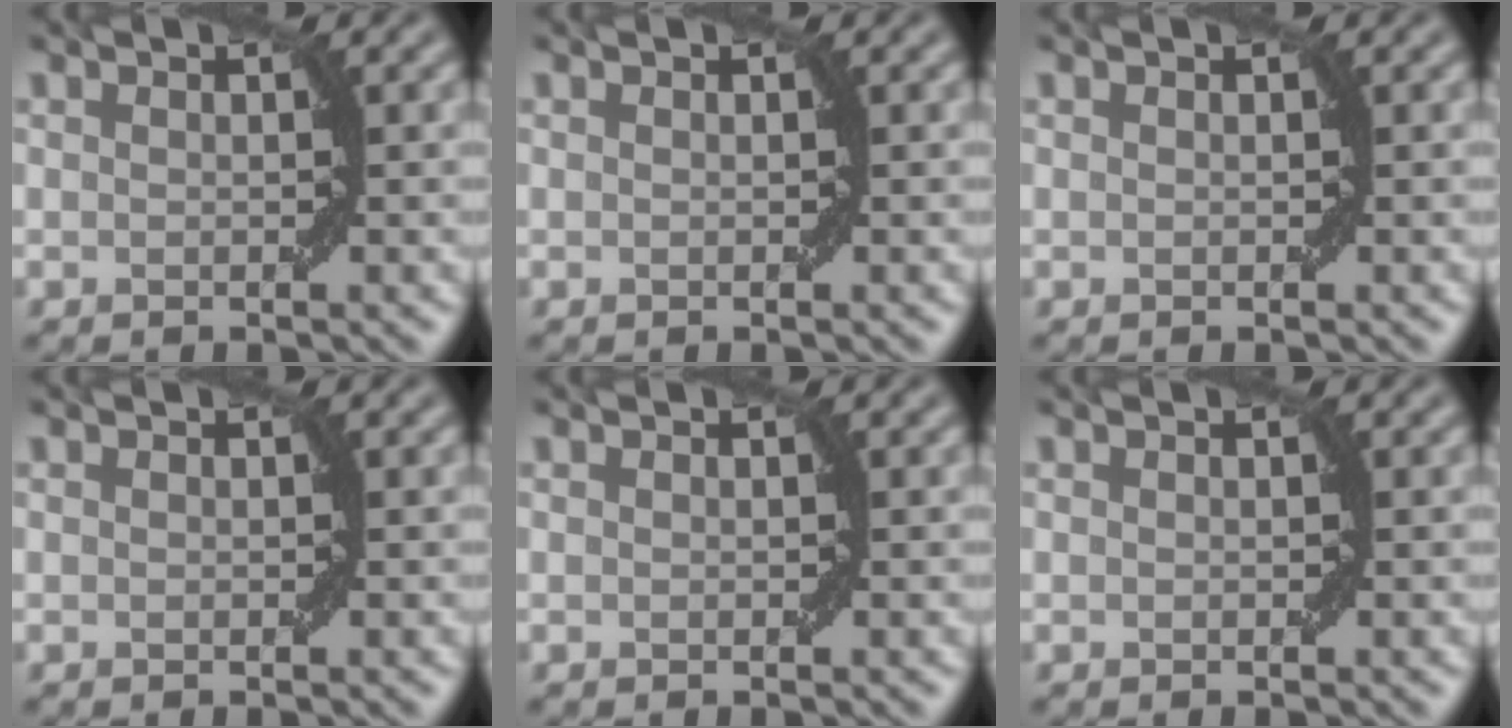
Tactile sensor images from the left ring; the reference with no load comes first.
{"total": 0.0}
{"total": 0.0}
{"total": 0.0}
{"total": 0.0}
{"total": 0.0}